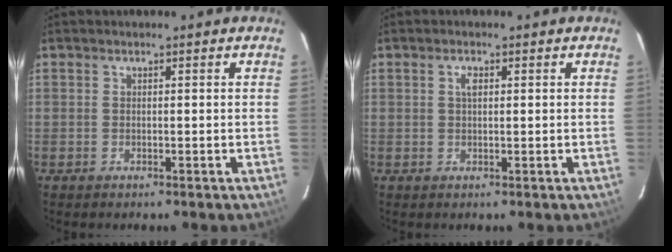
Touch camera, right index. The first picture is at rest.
{"total": 1.5, "force": [0.4, 0.8, 1.3], "torque": [-0.023, 0.005, 0.007]}